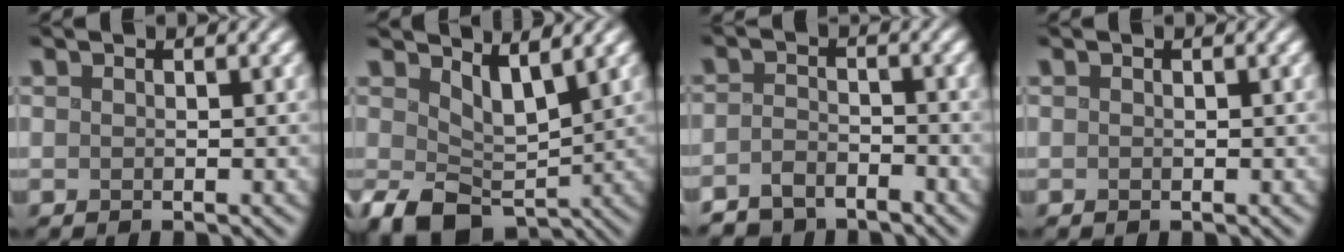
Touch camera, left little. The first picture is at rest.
{"total": 3.4, "force": [0.2, 2.2, 2.5], "torque": [-0.052, -0.016, 0.013]}
{"total": 3.3, "force": [-2.9, 1.4, 0.9], "torque": [-0.015, -0.001, -0.057]}
{"total": 0.0}